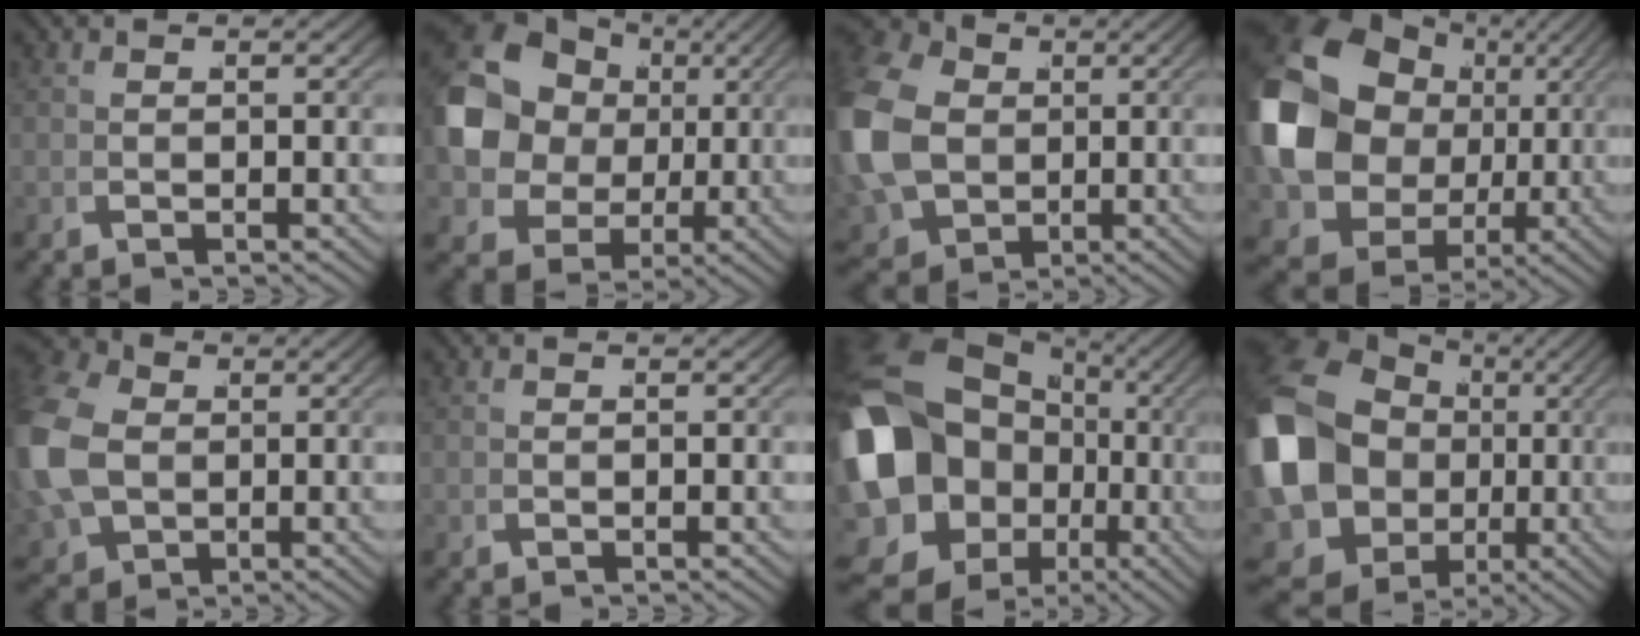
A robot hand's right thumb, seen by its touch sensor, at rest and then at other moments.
{"total": 12.7, "force": [0.8, 10.7, 6.9], "torque": [-0.186, -0.060, 0.038]}
{"total": 14.9, "force": [0.5, 12.1, 8.7], "torque": [-0.220, -0.051, 0.032]}
{"total": 15.6, "force": [0.5, 12.2, 9.7], "torque": [-0.246, -0.063, 0.037]}
{"total": 10.4, "force": [0.7, 8.5, 6.0], "torque": [-0.166, -0.044, 0.036]}
{"total": 0.0}
{"total": 17.8, "force": [-2.0, 13.8, 11.1], "torque": [-0.271, -0.083, 0.005]}
{"total": 14.7, "force": [-1.3, 12.1, 8.1], "torque": [-0.229, -0.076, 0.010]}